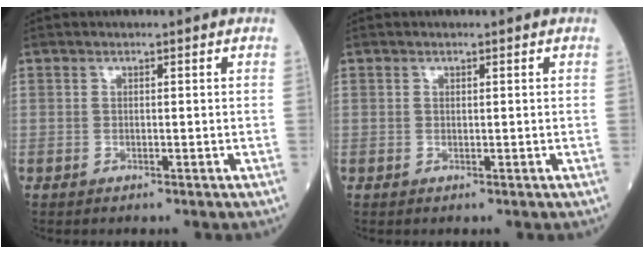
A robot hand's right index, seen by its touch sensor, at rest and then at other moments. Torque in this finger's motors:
{"motor_torque": [0.14, -0.12, 0.05, 0.01]}